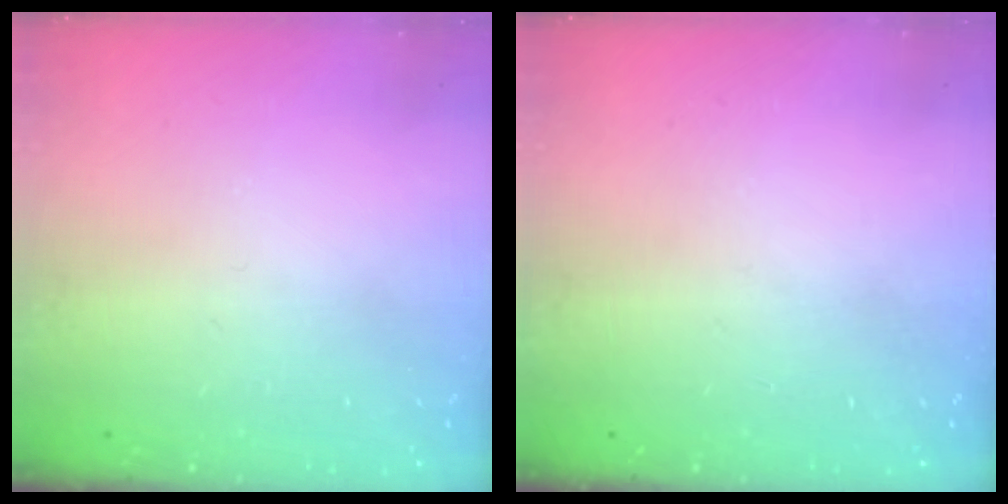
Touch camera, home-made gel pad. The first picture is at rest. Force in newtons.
{"total": 0.0}